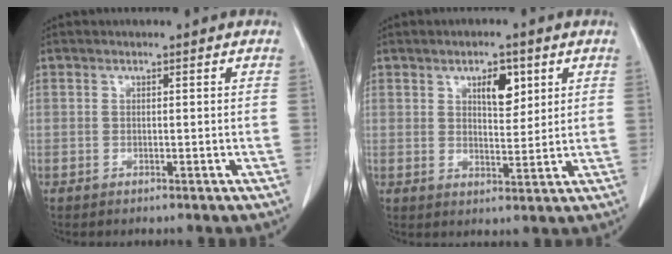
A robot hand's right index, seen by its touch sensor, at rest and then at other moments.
{"total": 5.1, "force": [2.4, 2.1, 4.0], "torque": [-0.063, -0.001, 0.040]}